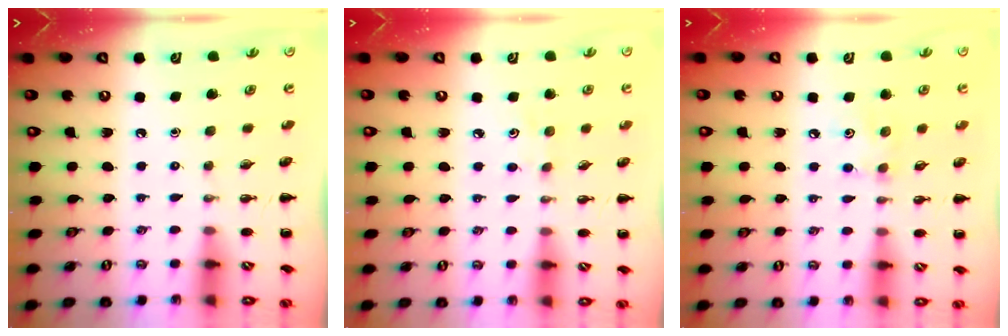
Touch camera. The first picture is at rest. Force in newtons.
{"total": 3.4, "press": 3.3, "slide": 0.8}
{"total": 4.2, "press": 4.2, "slide": 0.6}